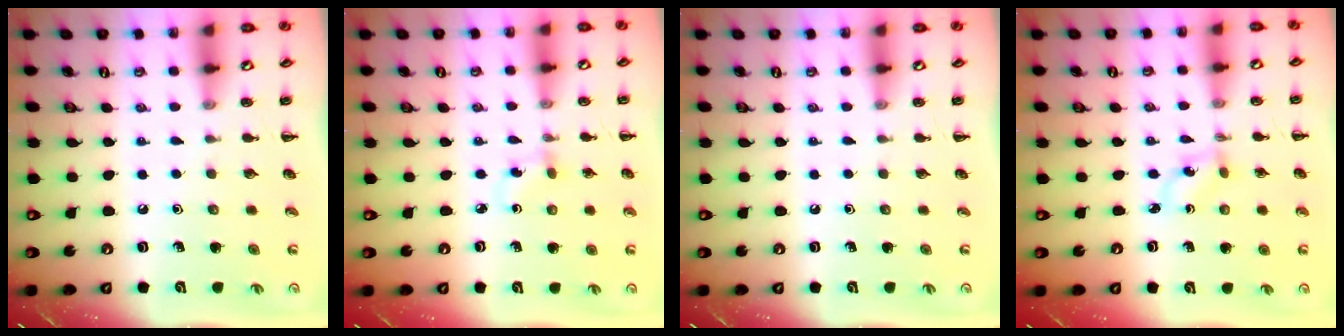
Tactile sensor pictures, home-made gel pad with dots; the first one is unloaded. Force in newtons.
{"total": 2.0, "press": 1.7, "slide": 1.0}
{"total": 0.0}
{"total": 1.0, "press": 0.9, "slide": 0.5}